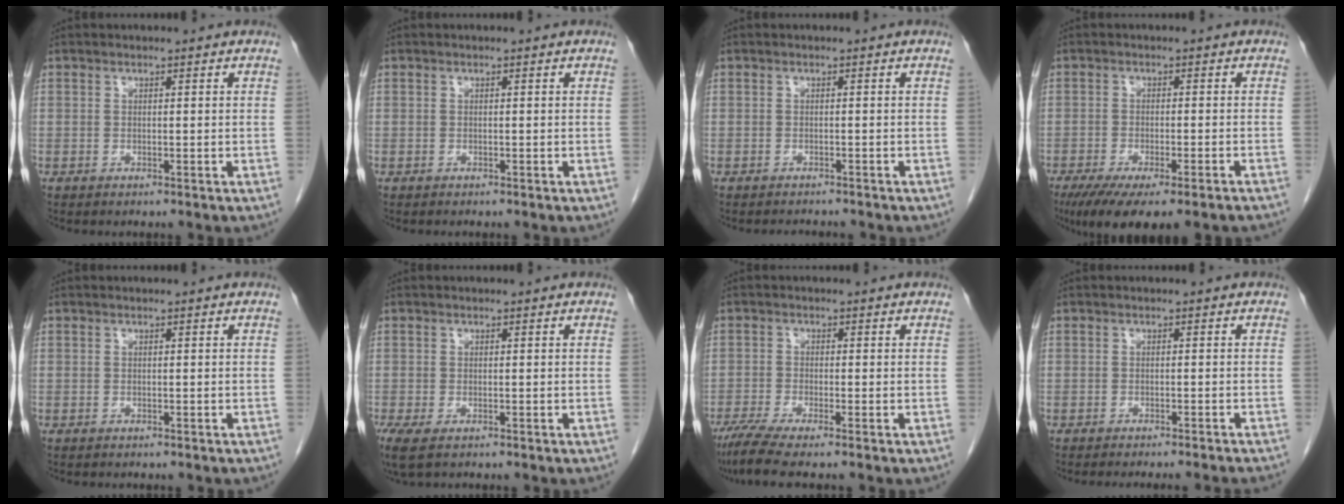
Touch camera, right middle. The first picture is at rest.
{"total": 0.0}
{"total": 2.3, "force": [-2.3, 0.2, 0.4], "torque": [-0.006, -0.008, -0.028]}
{"total": 12.0, "force": [-9.2, 1.6, 7.5], "torque": [-0.108, -0.021, -0.136]}
{"total": 1.0, "force": [-0.9, 0.3, 0.4], "torque": [-0.015, -0.003, -0.010]}
{"total": 4.4, "force": [-3.0, 1.5, 2.9], "torque": [-0.060, -0.019, -0.047]}
{"total": 5.1, "force": [-4.0, -0.6, 3.0], "torque": [-0.054, -0.016, -0.075]}
{"total": 8.8, "force": [-8.1, -0.5, 3.2], "torque": [-0.024, -0.020, -0.094]}